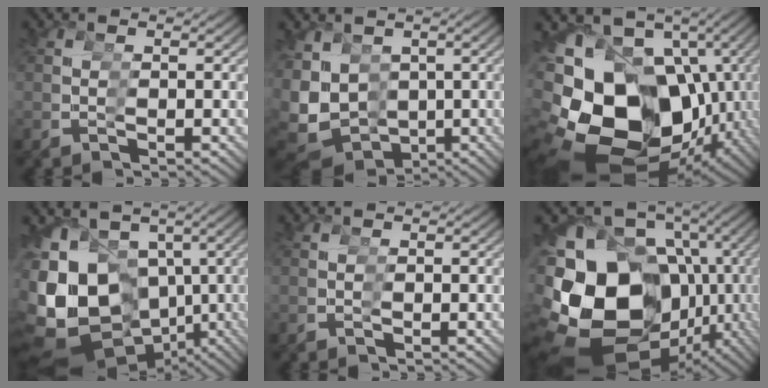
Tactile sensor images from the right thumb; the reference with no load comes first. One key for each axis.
{"total": 9.6, "fx": 0.2, "fy": 8.1, "fz": 5.1, "tx": -0.135, "ty": -0.017, "tz": 0.008}
{"total": 22.4, "fx": -3.6, "fy": 15.7, "fz": 15.6, "tx": -0.294, "ty": -0.043, "tz": -0.035}
{"total": 17.4, "fx": -0.2, "fy": 13.4, "fz": 11.1, "tx": -0.229, "ty": -0.035, "tz": 0.006}
{"total": 0.0}
{"total": 20.6, "fx": -3.5, "fy": 13.8, "fz": 14.9, "tx": -0.287, "ty": -0.053, "tz": -0.026}